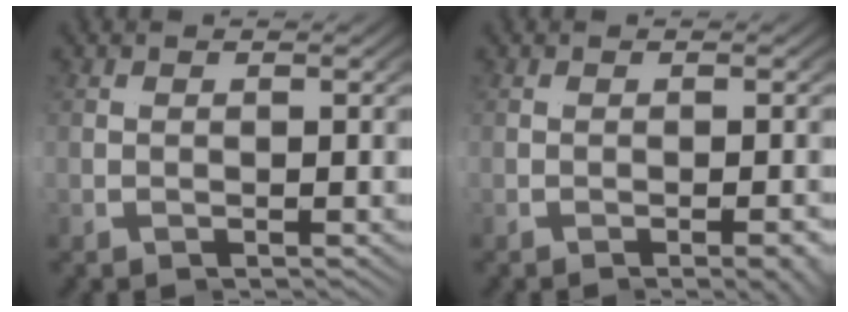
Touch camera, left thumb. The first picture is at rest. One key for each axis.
{"total": 1.3, "fx": -0.7, "fy": 0.2, "fz": 1.1, "tx": -0.028, "ty": 0.000, "tz": -0.018}